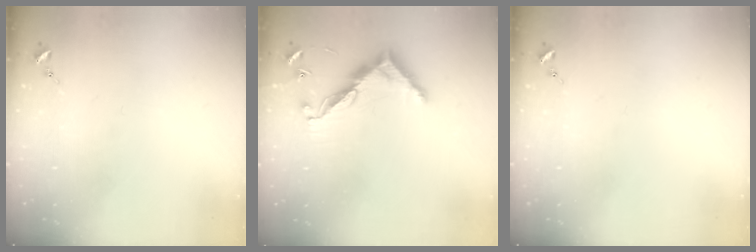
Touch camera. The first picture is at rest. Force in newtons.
{"total": 10.9, "press": 10.9, "slide": 0.4}
{"total": 0.0}